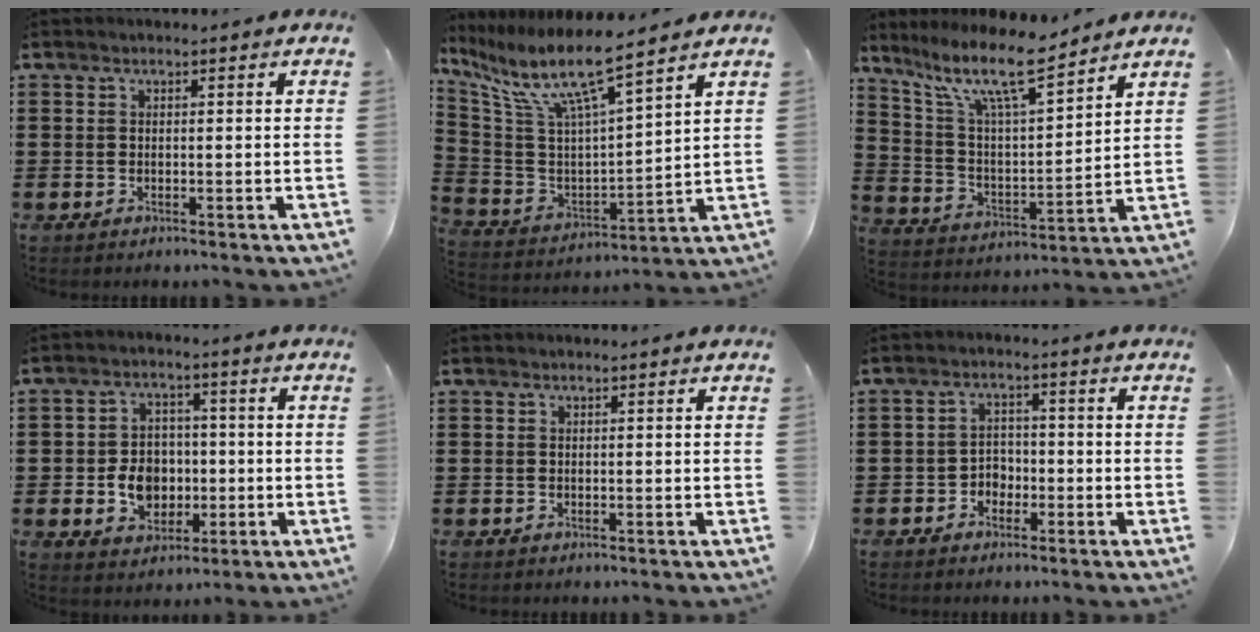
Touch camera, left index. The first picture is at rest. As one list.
[{"total": 10.3, "force": [7.5, 1.1, 7.1], "torque": [-0.164, -0.053, 0.121]}, {"total": 12.1, "force": [9.1, 2.2, 7.5], "torque": [-0.164, -0.041, 0.158]}, {"total": 6.6, "force": [-1.1, 5.3, 3.8], "torque": [-0.079, 0.009, -0.020]}, {"total": 0.0}, {"total": 2.7, "force": [-1.9, 1.8, 0.9], "torque": [-0.023, 0.006, -0.042]}]